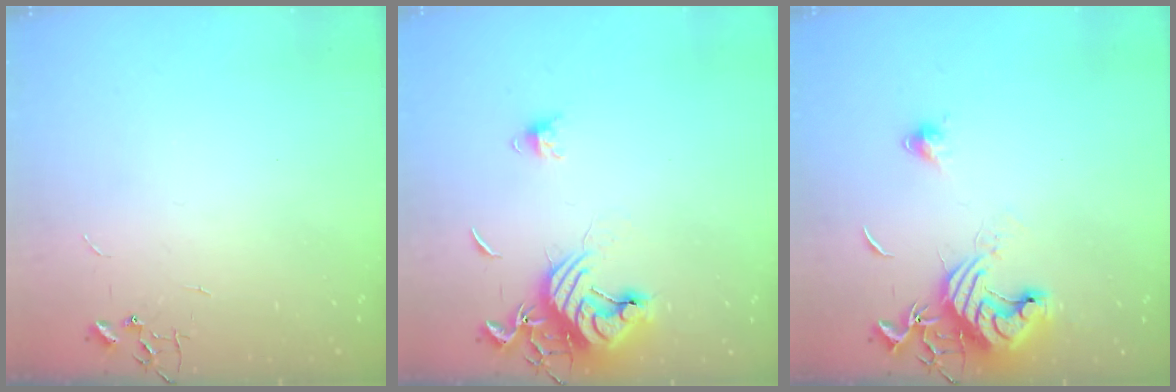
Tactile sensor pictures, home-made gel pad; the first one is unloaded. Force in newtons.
{"total": 14.3, "press": 14.2, "slide": 1.4}
{"total": 13.2, "press": 13.1, "slide": 1.7}